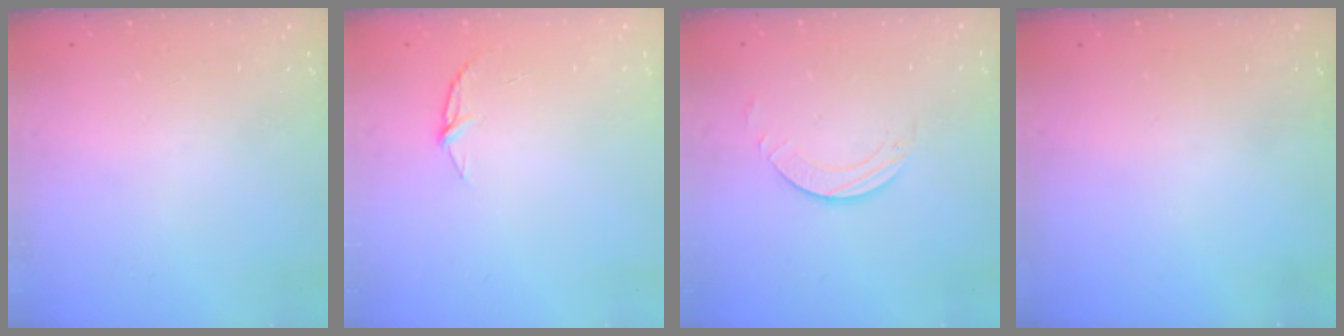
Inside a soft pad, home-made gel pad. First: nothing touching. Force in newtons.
{"total": 4.8, "press": 4.8, "slide": 0.5}
{"total": 1.9, "press": 1.9, "slide": 0.1}
{"total": 0.0}